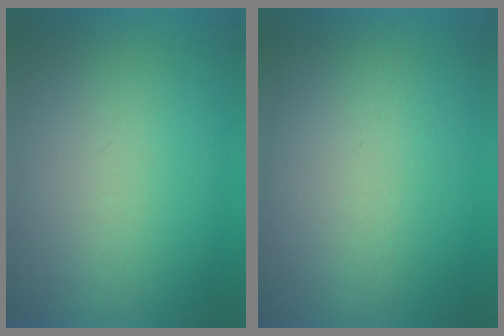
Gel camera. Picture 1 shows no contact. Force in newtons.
{"total": 3.5}